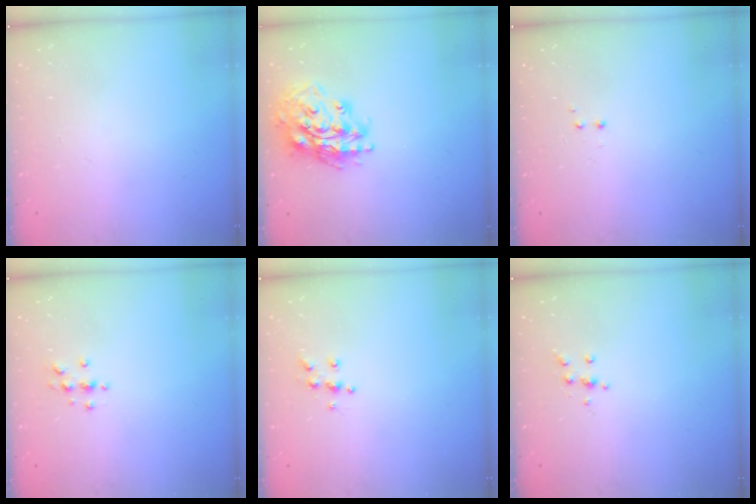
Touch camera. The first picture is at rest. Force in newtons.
{"total": 17.4, "press": 17.1, "slide": 2.7}
{"total": 1.2, "press": 1.0, "slide": 0.6}
{"total": 3.3, "press": 3.3, "slide": 0.4}
{"total": 5.9, "press": 5.9, "slide": 0.5}
{"total": 4.0, "press": 3.8, "slide": 1.0}